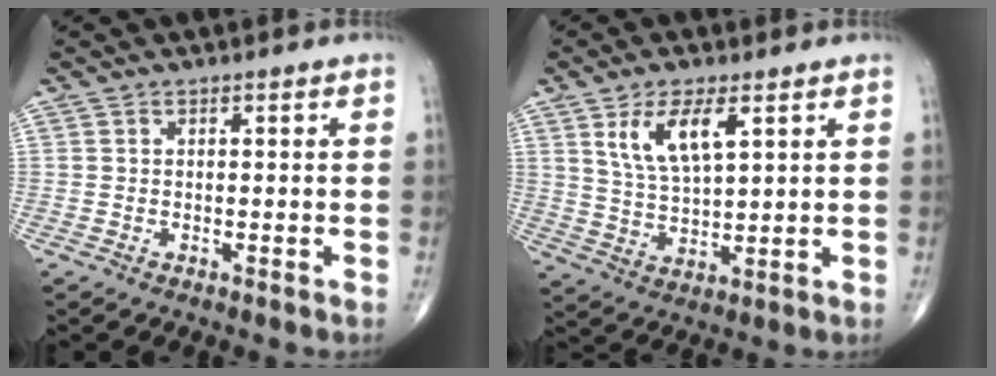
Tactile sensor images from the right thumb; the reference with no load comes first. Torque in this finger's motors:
{"motor_torque": [0.03, 0.08, 0.03, 0.00, 0.07]}